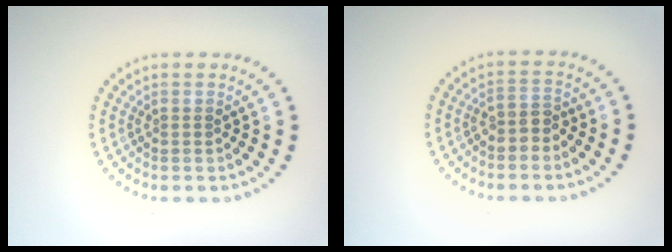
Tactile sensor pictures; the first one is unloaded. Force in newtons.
{"total": 1.7, "press": 1.5, "slide": 0.7}